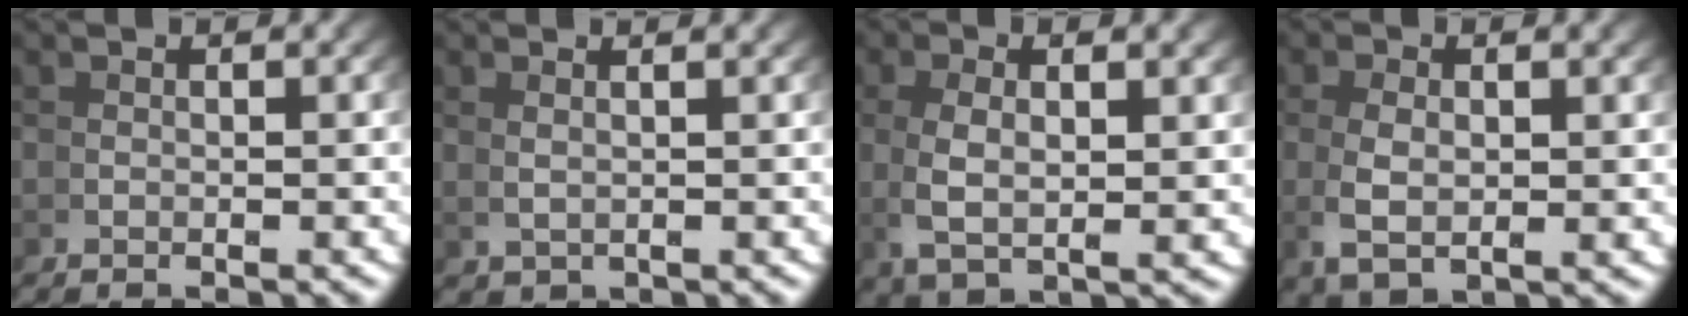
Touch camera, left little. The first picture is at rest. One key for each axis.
{"total": 1.4, "fx": 1.1, "fy": -0.6, "fz": 0.5, "tx": -0.008, "ty": 0.004, "tz": 0.030}
{"total": 3.9, "fx": 0.9, "fy": 1.2, "fz": 3.6, "tx": -0.086, "ty": -0.004, "tz": 0.033}
{"total": 3.1, "fx": 0.3, "fy": 1.3, "fz": 2.8, "tx": -0.072, "ty": -0.010, "tz": 0.021}